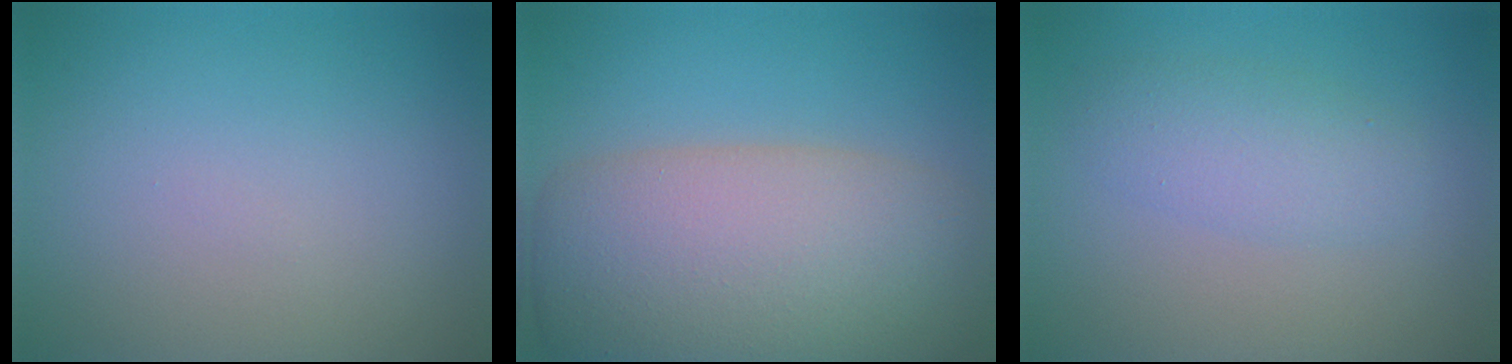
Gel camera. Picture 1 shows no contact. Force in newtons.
{"total": 11.8, "press": 11.8, "slide": 0.8}
{"total": 3.0, "press": 3.0, "slide": 0.1}